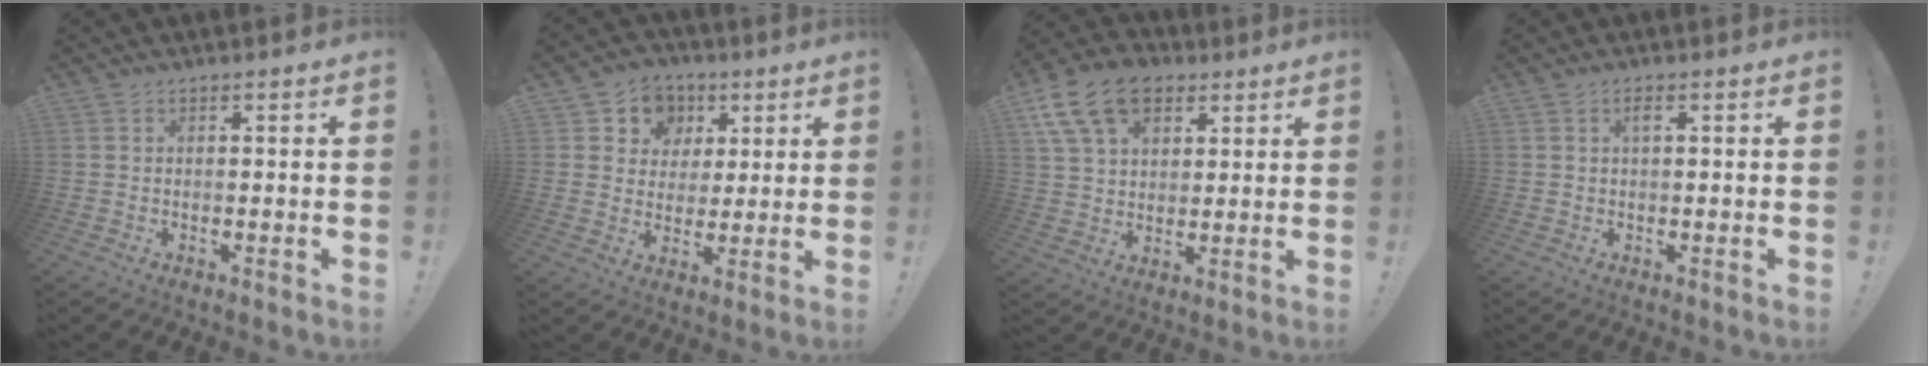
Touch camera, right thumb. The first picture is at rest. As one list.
[{"total": 9.1, "force": [3.1, 8.3, 2.1], "torque": [-0.029, -0.018, 0.063]}, {"total": 15.9, "force": [7.7, 10.5, 9.2], "torque": [-0.165, -0.025, 0.146]}, {"total": 1.7, "force": [0.7, 0.4, 1.6], "torque": [-0.031, 0.004, 0.009]}]